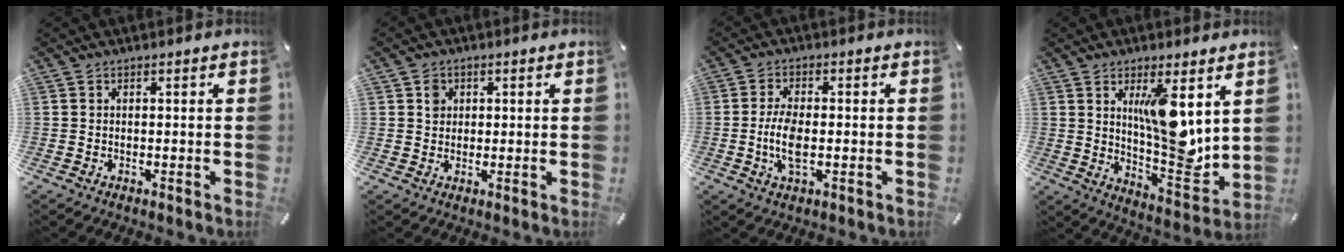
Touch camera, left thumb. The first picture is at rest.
{"total": 2.6, "force": [0.8, 2.4, 0.6], "torque": [-0.001, -0.001, 0.009]}
{"total": 6.8, "force": [-0.8, 2.6, 6.3], "torque": [-0.135, -0.007, -0.018]}
{"total": 13.2, "force": [5.2, 4.5, 11.2], "torque": [-0.172, -0.043, 0.086]}